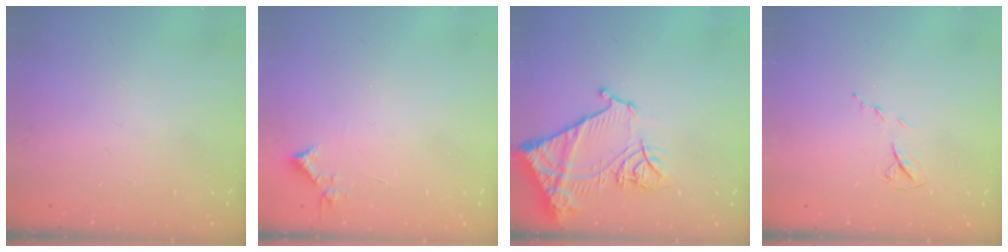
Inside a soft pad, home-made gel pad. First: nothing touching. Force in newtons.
{"total": 4.4, "press": 4.4, "slide": 0.5}
{"total": 17.3, "press": 17.3, "slide": 1.6}
{"total": 6.2, "press": 6.2, "slide": 0.7}